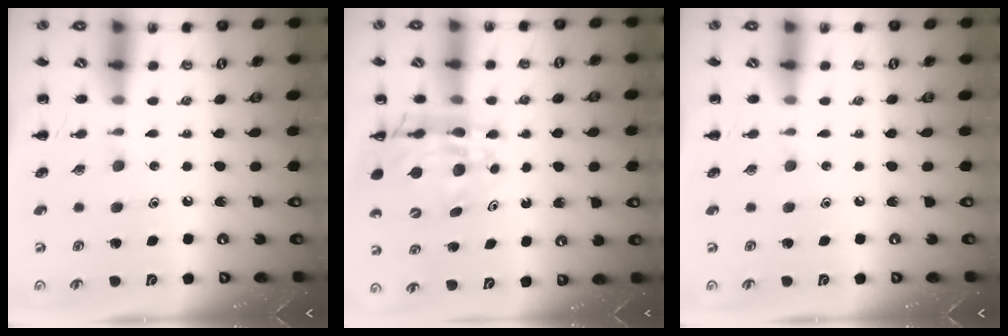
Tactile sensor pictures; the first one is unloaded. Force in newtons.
{"total": 9.9, "press": 9.5, "slide": 2.6}
{"total": 0.0}